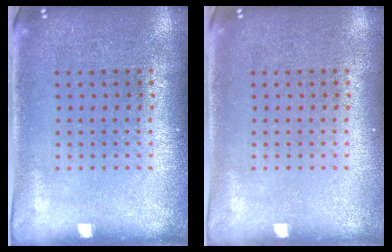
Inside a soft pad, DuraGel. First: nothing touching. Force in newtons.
{"total": 0.0}